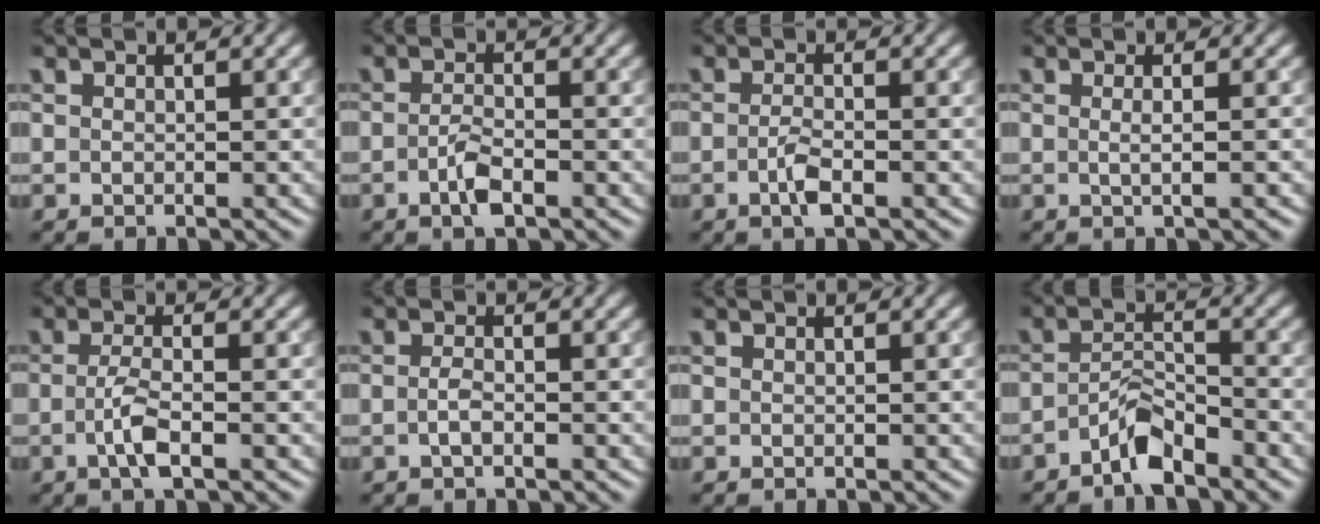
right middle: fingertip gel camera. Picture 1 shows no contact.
{"total": 2.2, "force": [-1.0, 0.7, 1.8], "torque": [-0.038, 0.000, -0.022]}
{"total": 1.9, "force": [-0.7, 0.5, 1.7], "torque": [-0.035, 0.000, -0.017]}
{"total": 1.7, "force": [0.1, 0.5, 1.6], "torque": [-0.021, -0.006, -0.008]}
{"total": 2.7, "force": [-0.8, 0.7, 2.5], "torque": [-0.053, -0.002, -0.020]}
{"total": 1.2, "force": [-0.4, 0.4, 1.1], "torque": [-0.023, 0.000, -0.010]}
{"total": 0.0}
{"total": 3.1, "force": [-2.3, 0.8, 1.8], "torque": [-0.035, 0.009, -0.048]}